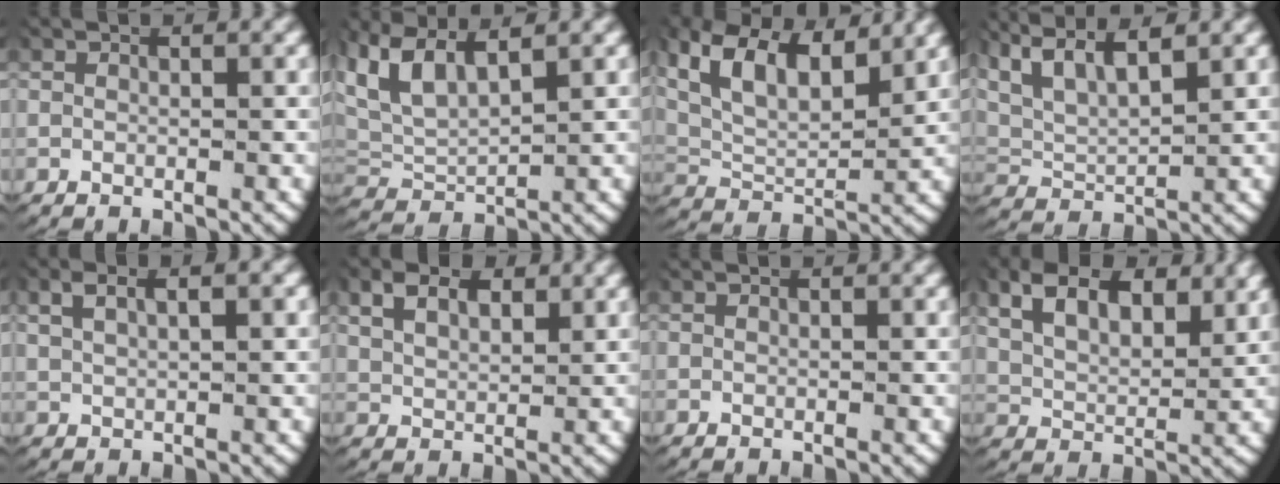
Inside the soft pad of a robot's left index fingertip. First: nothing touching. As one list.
[{"total": 7.5, "force": [2.1, 5.6, 4.4], "torque": [-0.136, -0.015, 0.041]}, {"total": 9.3, "force": [3.7, 5.8, 6.2], "torque": [-0.135, -0.013, 0.070]}, {"total": 7.9, "force": [3.9, 5.1, 4.7], "torque": [-0.116, -0.005, 0.063]}, {"total": 2.5, "force": [1.4, 0.8, 1.9], "torque": [-0.035, 0.008, 0.031]}, {"total": 3.4, "force": [2.2, 1.9, 1.7], "torque": [-0.038, -0.004, 0.045]}, {"total": 0.0}, {"total": 8.1, "force": [3.9, 5.4, 4.5], "torque": [-0.092, 0.002, 0.057]}]